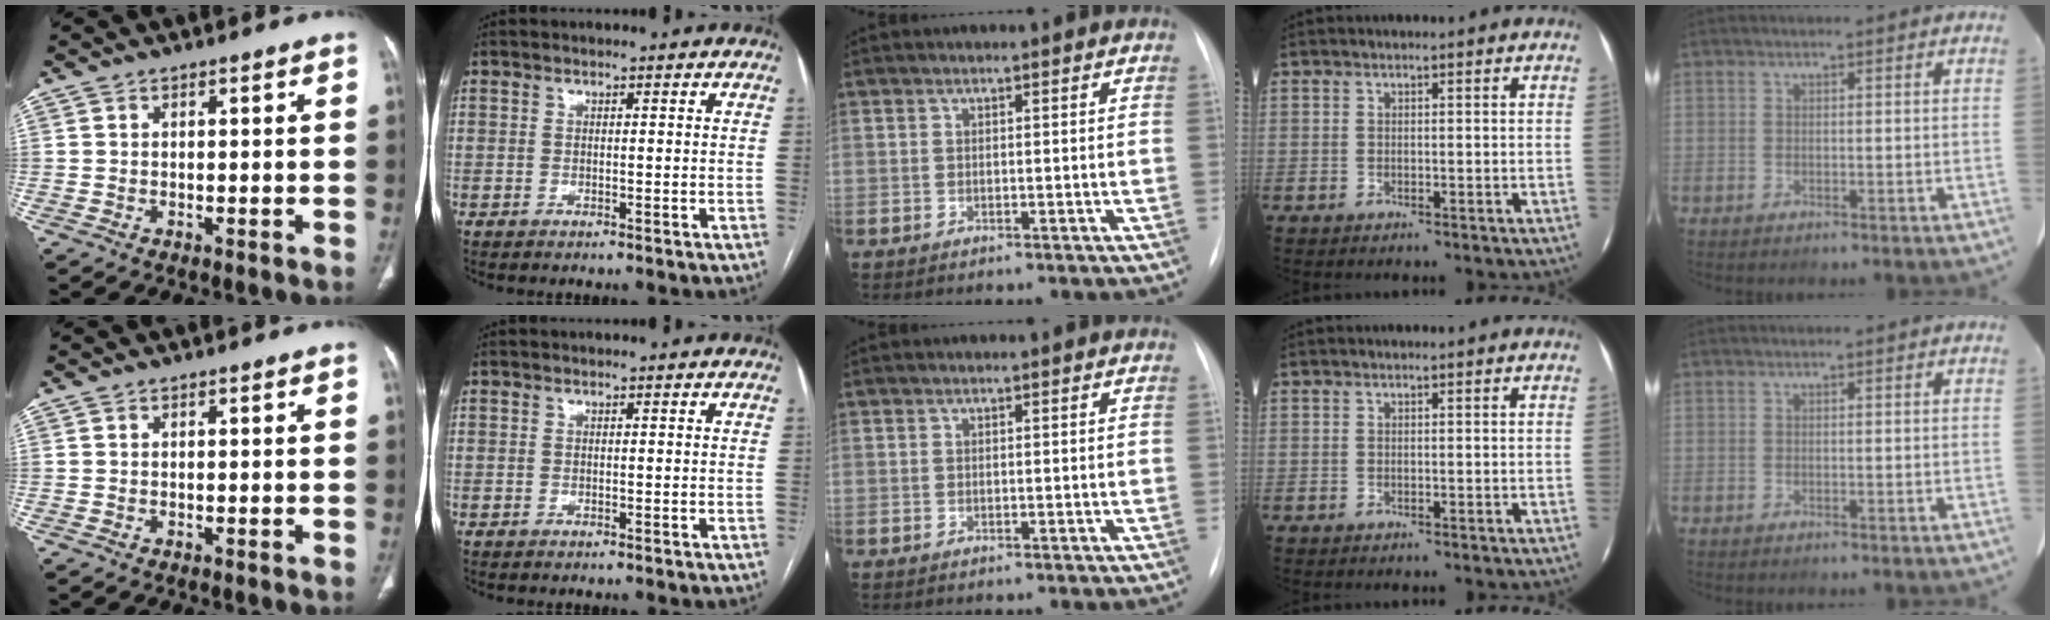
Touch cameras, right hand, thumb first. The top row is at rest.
{}